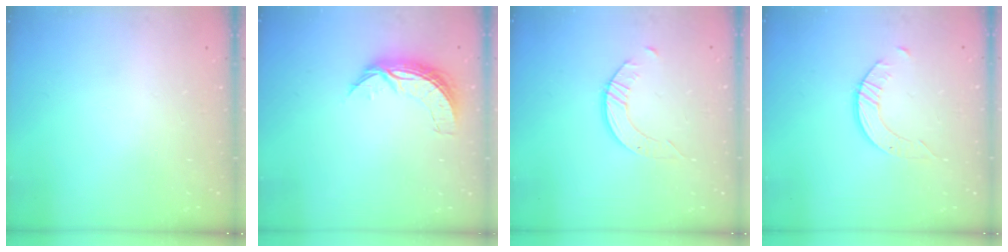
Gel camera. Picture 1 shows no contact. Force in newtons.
{"total": 7.3, "press": 7.3, "slide": 0.2}
{"total": 2.4, "press": 2.4, "slide": 0.3}
{"total": 2.4, "press": 2.4, "slide": 0.3}